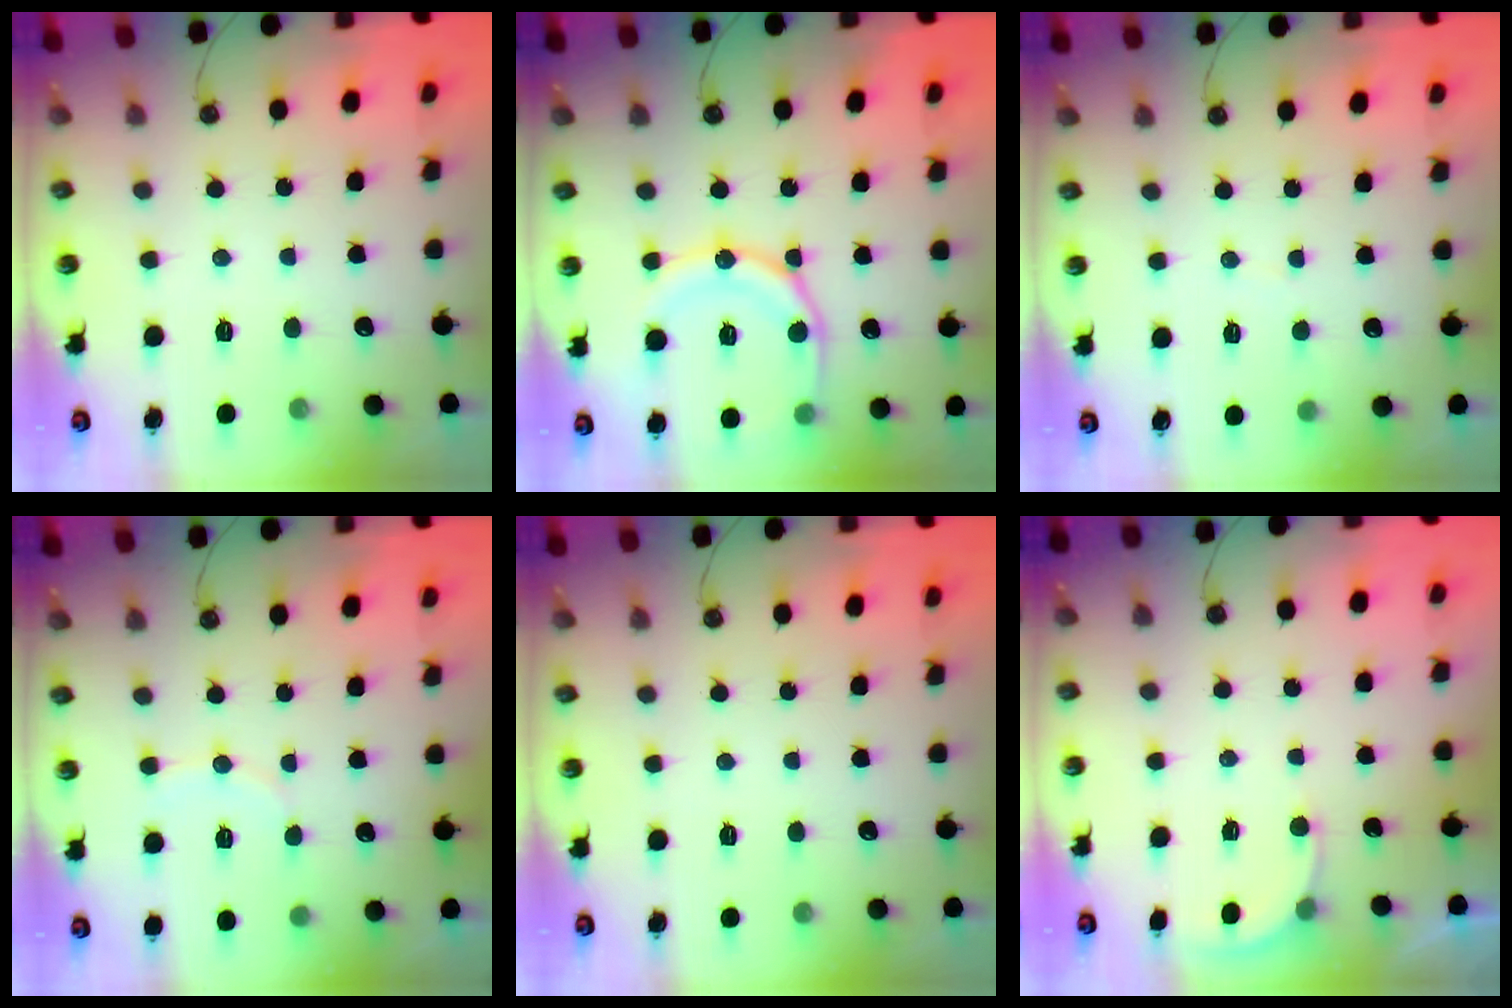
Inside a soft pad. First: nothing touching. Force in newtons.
{"total": 15.6, "press": 15.5, "slide": 1.6}
{"total": 2.0, "press": 2.0, "slide": 0.1}
{"total": 5.8, "press": 5.4, "slide": 2.1}
{"total": 0.0}
{"total": 2.4, "press": 2.4, "slide": 0.2}